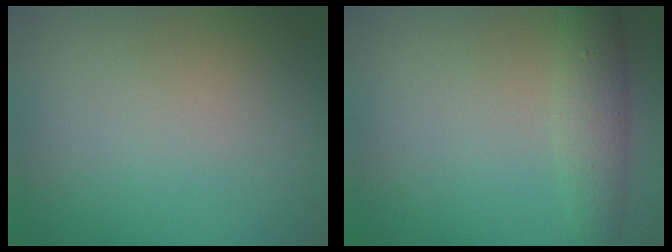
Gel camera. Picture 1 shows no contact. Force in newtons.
{"total": 2.8, "press": 2.8, "slide": 0.0}